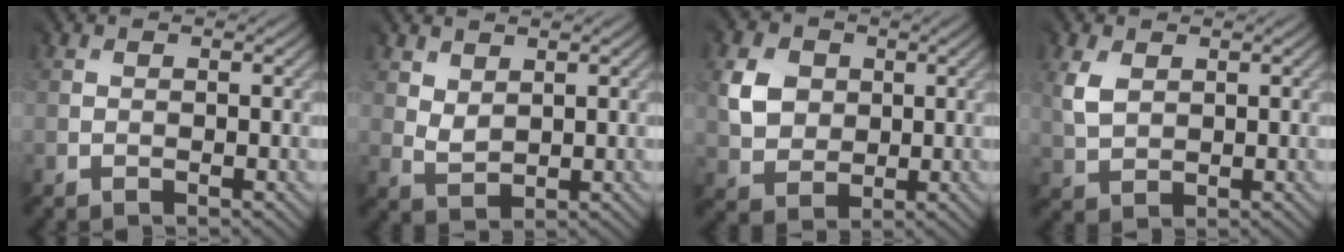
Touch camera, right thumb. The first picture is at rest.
{"total": 2.3, "force": [2.0, 1.0, -0.1], "torque": [-0.017, -0.002, 0.040]}
{"total": 4.3, "force": [1.3, 3.9, 1.0], "torque": [-0.049, 0.000, 0.018]}
{"total": 2.7, "force": [1.5, 2.0, 1.0], "torque": [-0.042, 0.002, 0.029]}